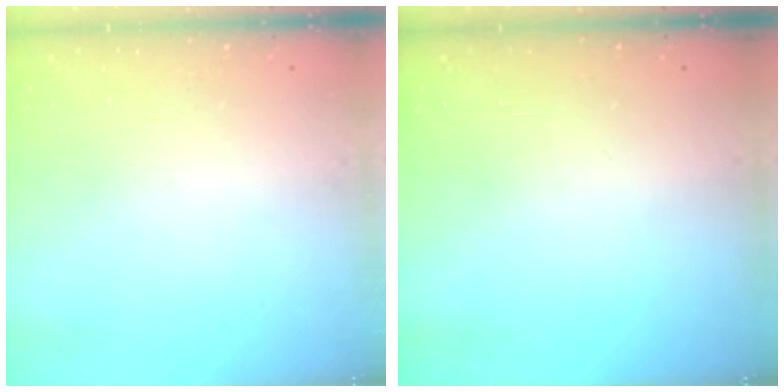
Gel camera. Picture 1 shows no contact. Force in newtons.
{"total": 0.0}